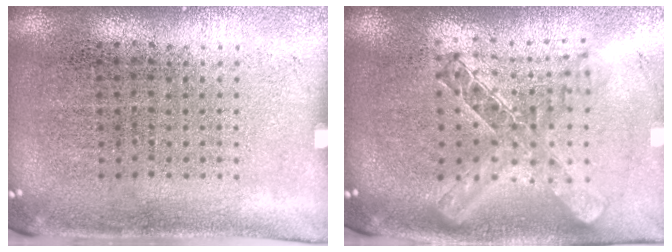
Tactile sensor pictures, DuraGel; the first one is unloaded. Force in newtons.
{"total": 2.0, "press": 1.7, "slide": 1.1}